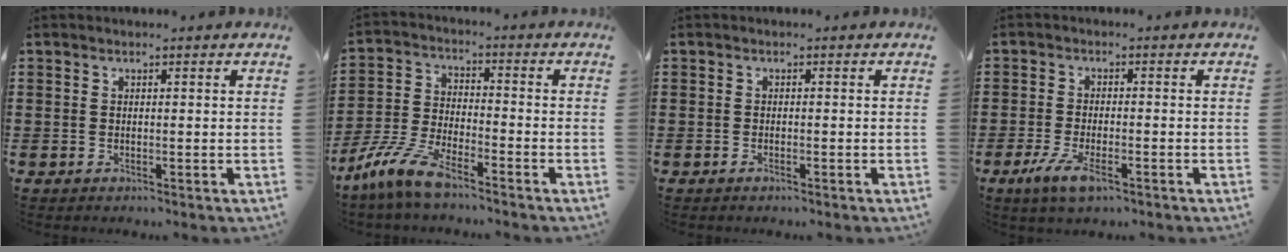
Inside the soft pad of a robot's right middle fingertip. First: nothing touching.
{"total": 8.3, "force": [-6.8, 1.5, 4.6], "torque": [-0.115, -0.002, -0.138]}
{"total": 0.6, "force": [-0.4, 0.0, 0.4], "torque": [-0.011, -0.004, -0.006]}
{"total": 5.1, "force": [-2.6, 1.7, 4.0], "torque": [-0.093, -0.007, -0.052]}